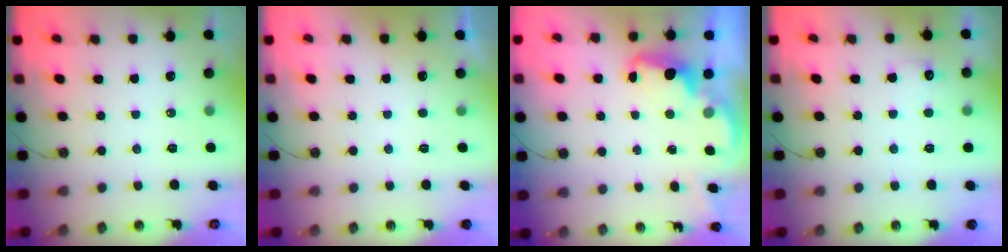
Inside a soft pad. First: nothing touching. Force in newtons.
{"total": 0.0}
{"total": 2.5, "press": 2.5, "slide": 0.5}
{"total": 6.6, "press": 6.6, "slide": 0.5}